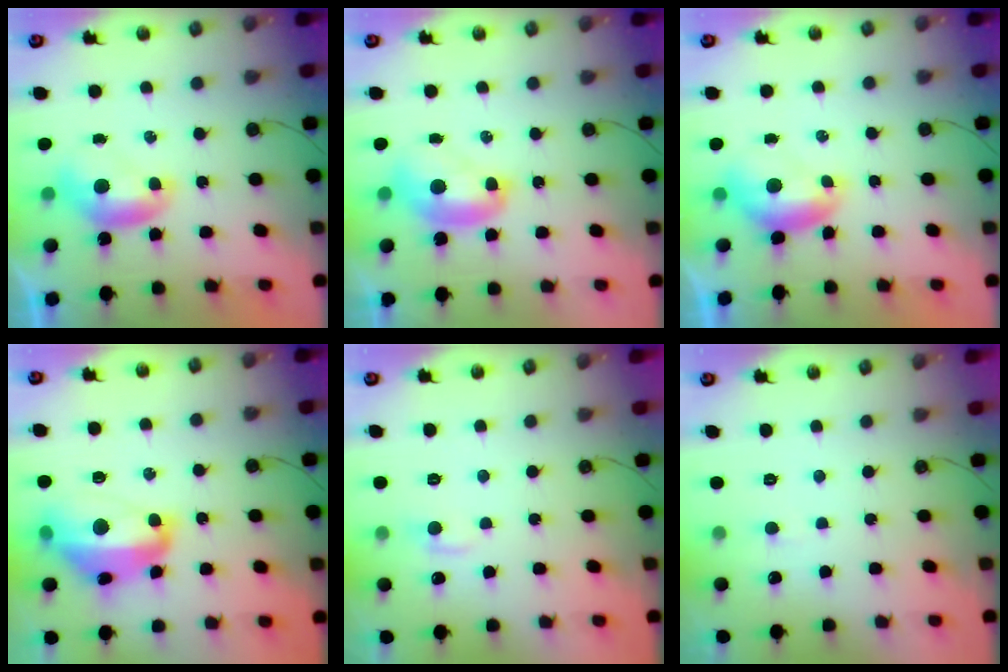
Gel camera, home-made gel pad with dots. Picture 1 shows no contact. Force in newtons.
{"total": 2.3, "press": 2.3, "slide": 0.2}
{"total": 0.7, "press": 0.4, "slide": 0.6}
{"total": 12.0, "press": 11.8, "slide": 1.6}
{"total": 0.7, "press": 0.1, "slide": 0.7}
{"total": 2.9, "press": 2.9, "slide": 0.2}